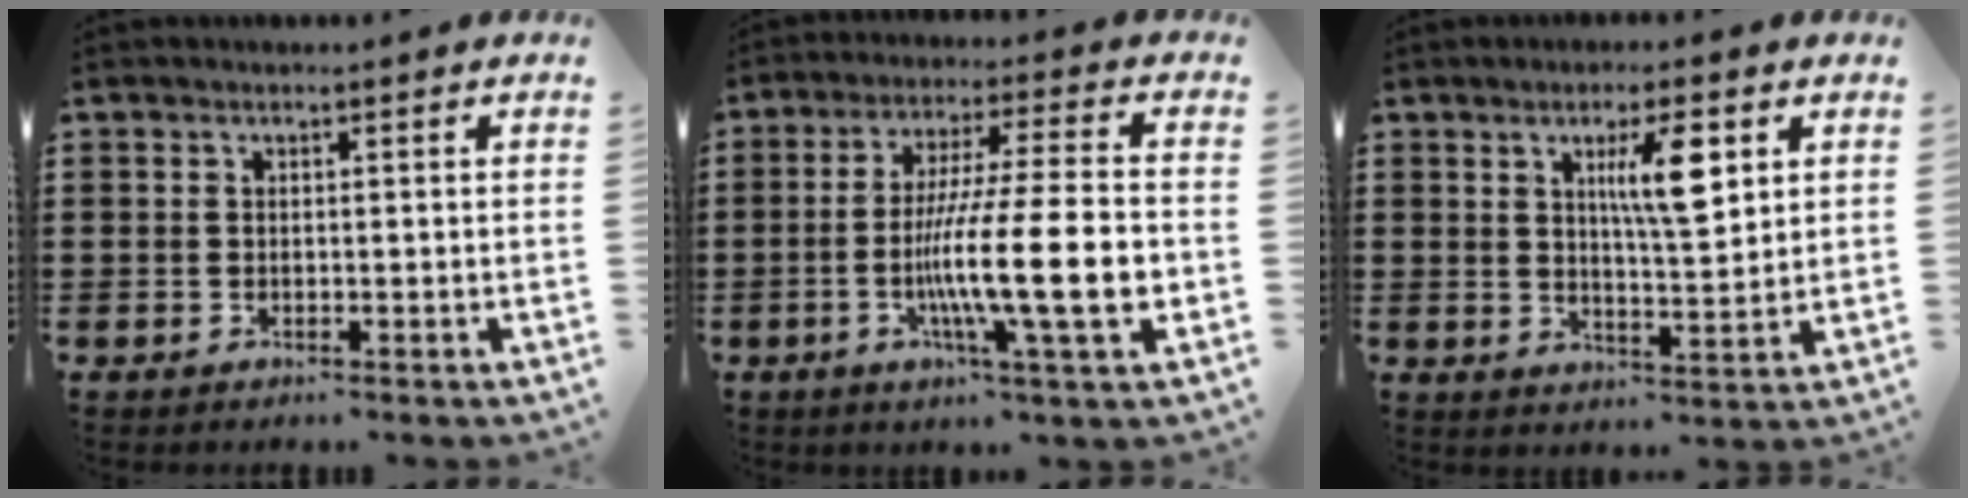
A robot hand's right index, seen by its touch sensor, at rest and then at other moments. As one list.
[{"total": 15.3, "force": [-3.5, 1.6, 14.8], "torque": [-0.273, -0.018, -0.070]}, {"total": 7.4, "force": [3.1, 1.8, 6.5], "torque": [-0.111, 0.000, 0.044]}]